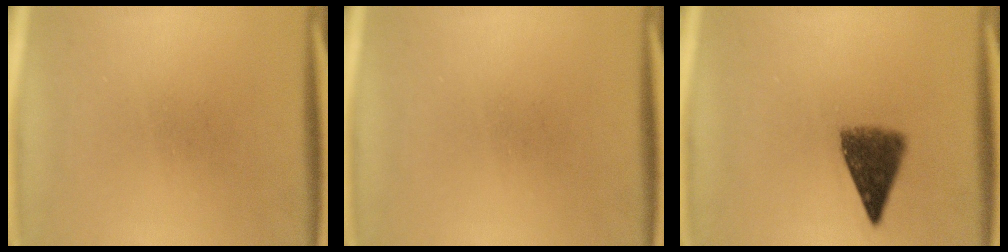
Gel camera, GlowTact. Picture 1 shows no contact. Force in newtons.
{"total": 0.0}
{"total": 7.0}